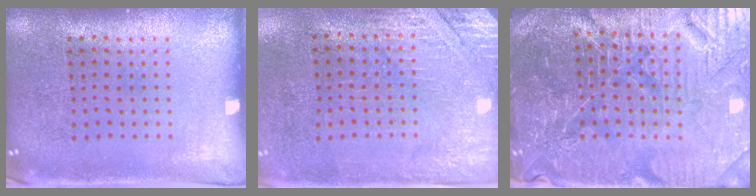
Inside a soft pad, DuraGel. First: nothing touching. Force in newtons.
{"total": 2.7, "press": 2.3, "slide": 1.4}
{"total": 5.3, "press": 5.0, "slide": 1.8}